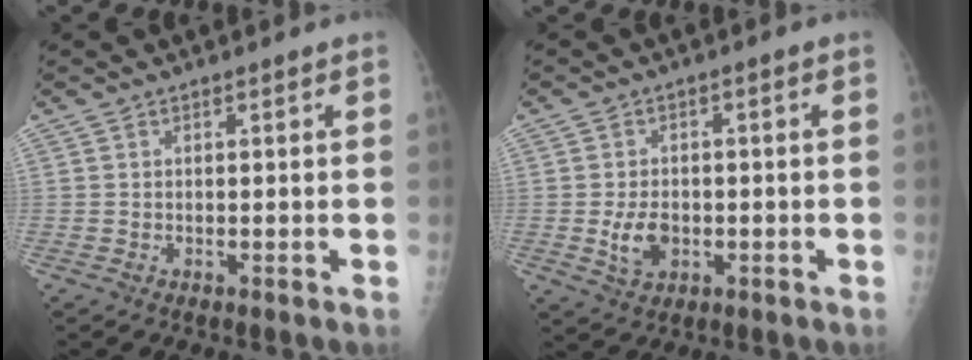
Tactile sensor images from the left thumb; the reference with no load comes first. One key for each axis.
{"total": 5.5, "fx": -1.2, "fy": 3.8, "fz": 3.8, "tx": -0.058, "ty": 0.004, "tz": -0.016}